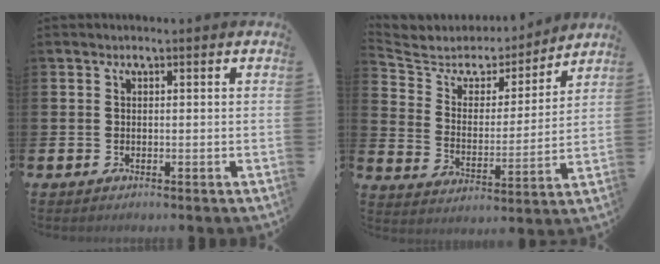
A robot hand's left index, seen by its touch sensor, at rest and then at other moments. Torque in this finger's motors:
{"motor_torque": [0.01, -0.10, 0.03, 0.01]}